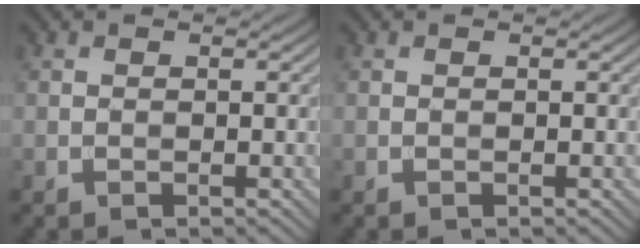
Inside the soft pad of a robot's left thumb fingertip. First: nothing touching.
{"total": 0.0}